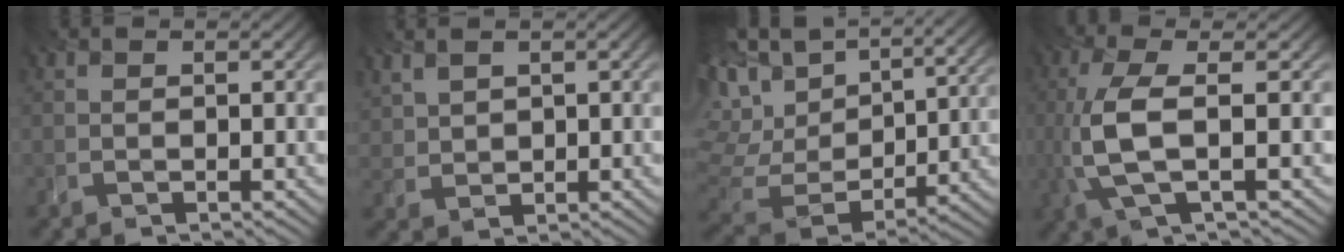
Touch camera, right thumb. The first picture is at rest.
{"total": 2.7, "force": [1.9, 1.6, 1.2], "torque": [-0.035, 0.004, 0.045]}
{"total": 18.9, "force": [10.7, 10.0, 12.0], "torque": [-0.298, 0.044, 0.188]}
{"total": 6.6, "force": [-0.1, 2.1, 6.2], "torque": [-0.147, 0.002, -0.004]}